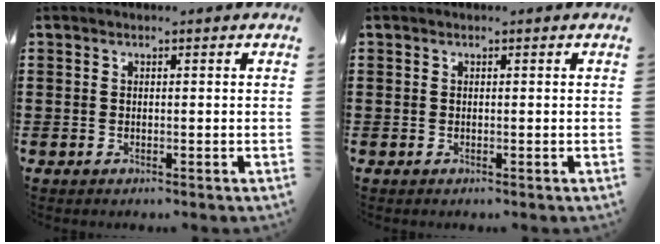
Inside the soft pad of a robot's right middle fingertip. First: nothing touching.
{"total": 0.0}